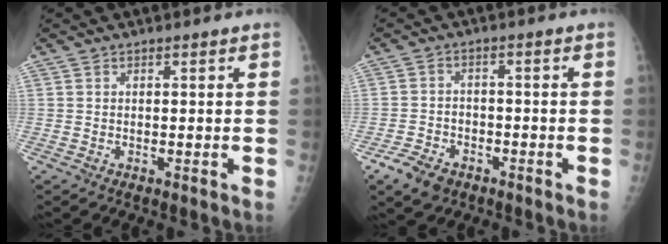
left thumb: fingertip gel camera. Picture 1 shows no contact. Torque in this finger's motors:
{"motor_torque": [-0.75, 0.80, -0.09, 0.10, 0.02]}